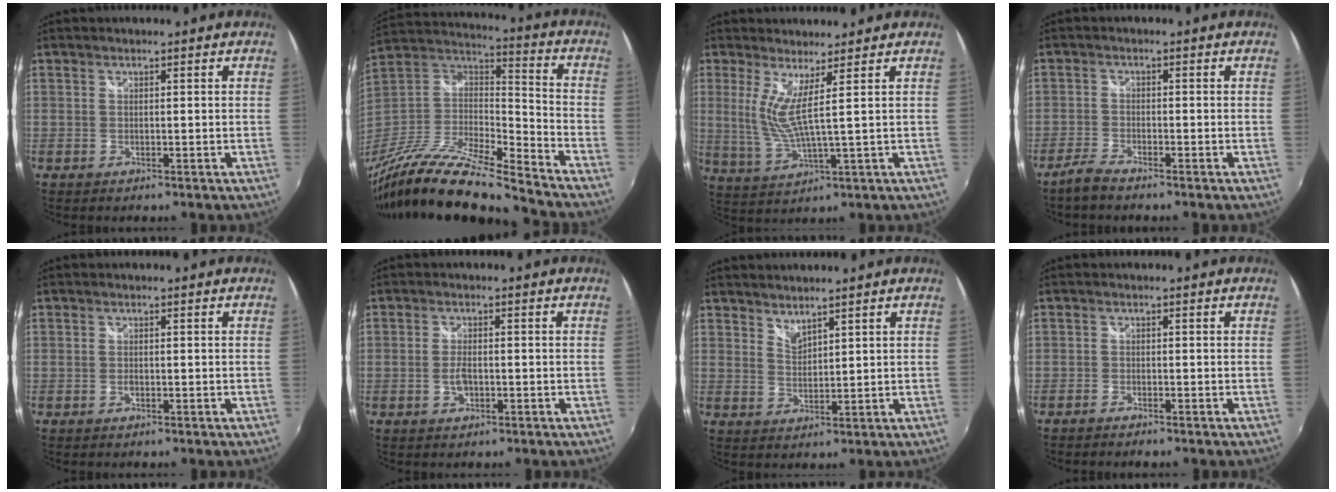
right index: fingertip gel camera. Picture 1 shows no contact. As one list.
[{"total": 23.4, "force": [-19.0, 2.7, 13.4], "torque": [-0.255, -0.038, -0.340]}, {"total": 6.0, "force": [2.4, -0.4, 5.5], "torque": [-0.118, -0.020, 0.046]}, {"total": 3.2, "force": [-2.8, 0.4, 1.5], "torque": [-0.051, -0.004, -0.061]}, {"total": 0.9, "force": [-0.3, 0.5, 0.7], "torque": [-0.015, -0.001, -0.005]}, {"total": 2.7, "force": [-0.8, 1.3, 2.3], "torque": [-0.045, -0.002, -0.014]}, {"total": 3.0, "force": [2.8, 0.5, 0.9], "torque": [-0.012, -0.002, 0.050]}, {"total": 1.5, "force": [-1.3, 0.2, 0.6], "torque": [-0.020, -0.007, -0.028]}]